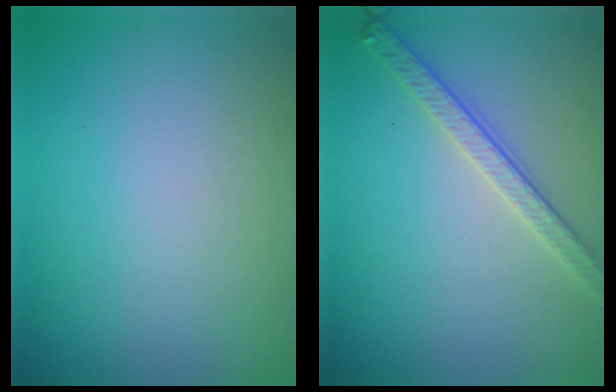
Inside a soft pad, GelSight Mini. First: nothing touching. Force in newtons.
{"total": 2.8, "press": 2.7, "slide": 0.8}